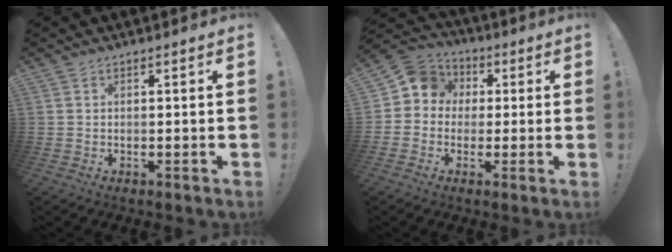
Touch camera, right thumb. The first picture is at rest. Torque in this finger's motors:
{"motor_torque": [0.26, 0.53, 0.32, -0.49, 0.00]}